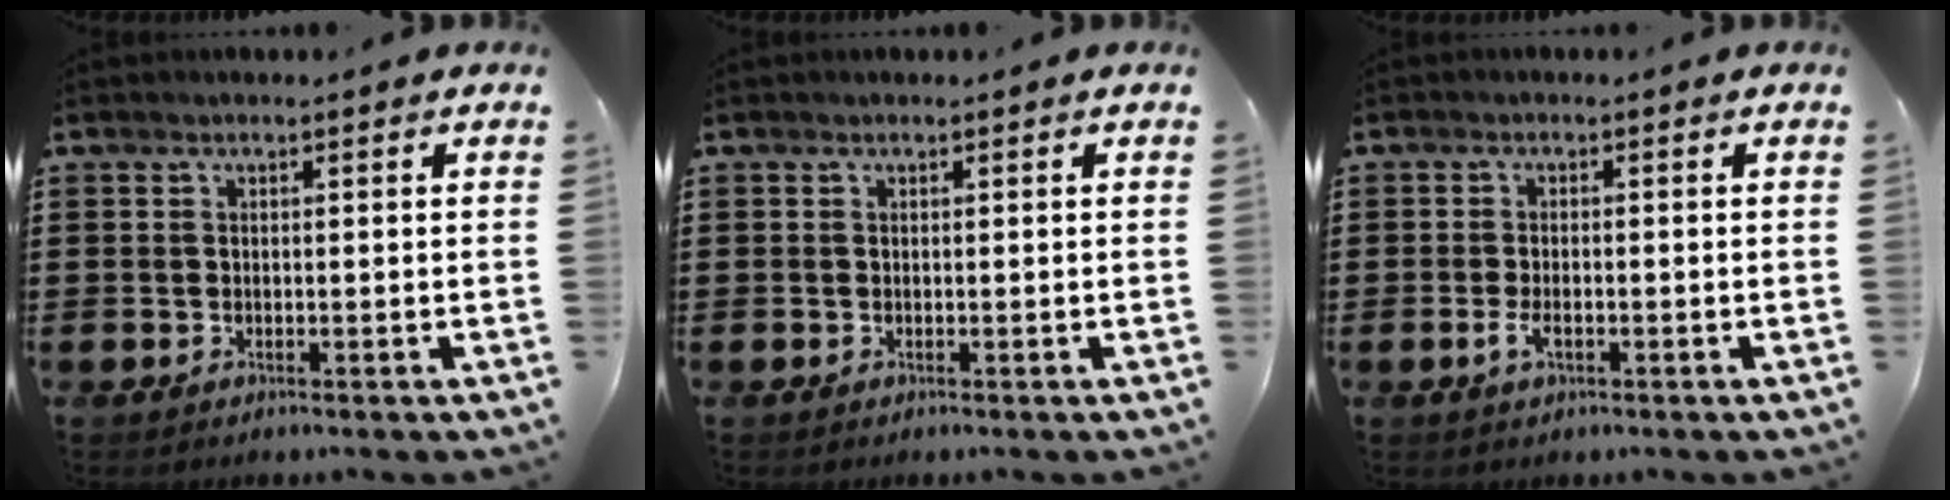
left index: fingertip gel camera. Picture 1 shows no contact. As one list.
[{"total": 0.0}, {"total": 2.4, "force": [-0.8, 1.1, 2.0], "torque": [-0.052, -0.004, -0.018]}]